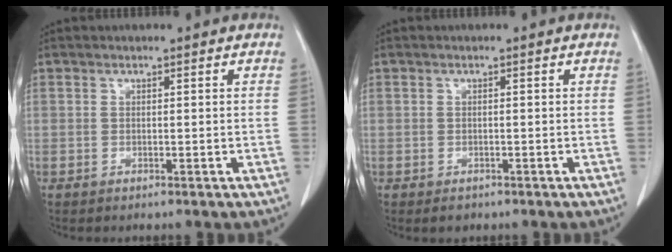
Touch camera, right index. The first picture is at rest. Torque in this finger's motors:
{"motor_torque": [-0.65, -0.44, -0.45, -0.15]}